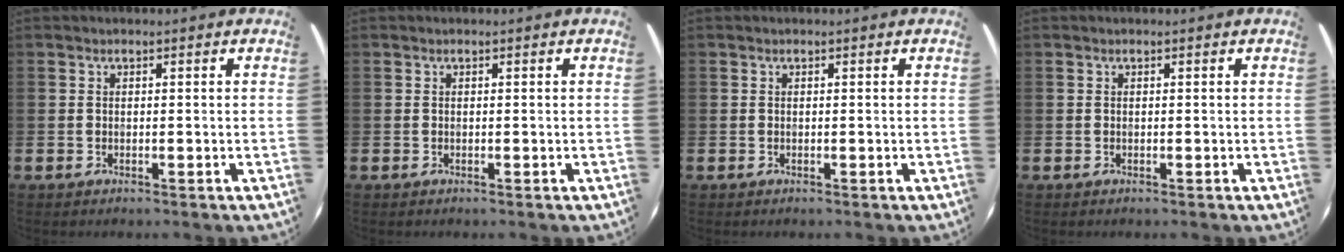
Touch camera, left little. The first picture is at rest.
{"total": 0.0}
{"total": 0.0}
{"total": 0.0}